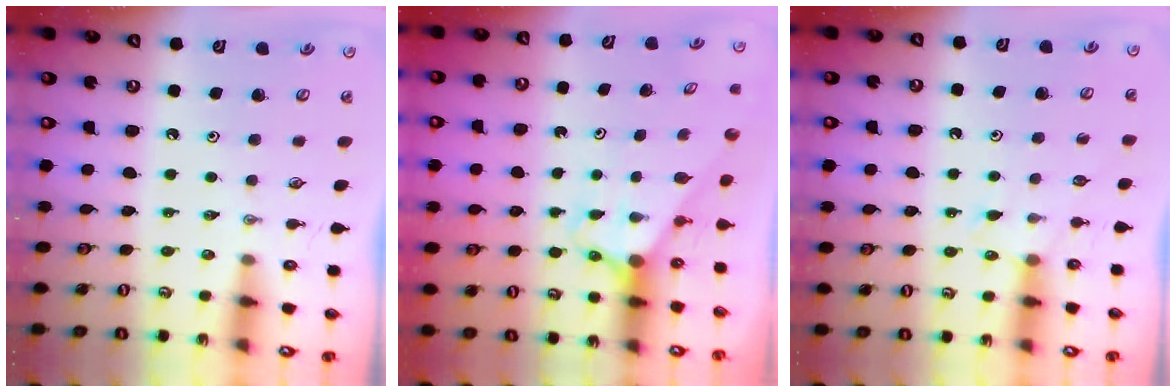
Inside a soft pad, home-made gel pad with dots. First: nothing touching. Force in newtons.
{"total": 2.7, "press": 2.7, "slide": 0.0}
{"total": 5.3, "press": 5.3, "slide": 0.7}